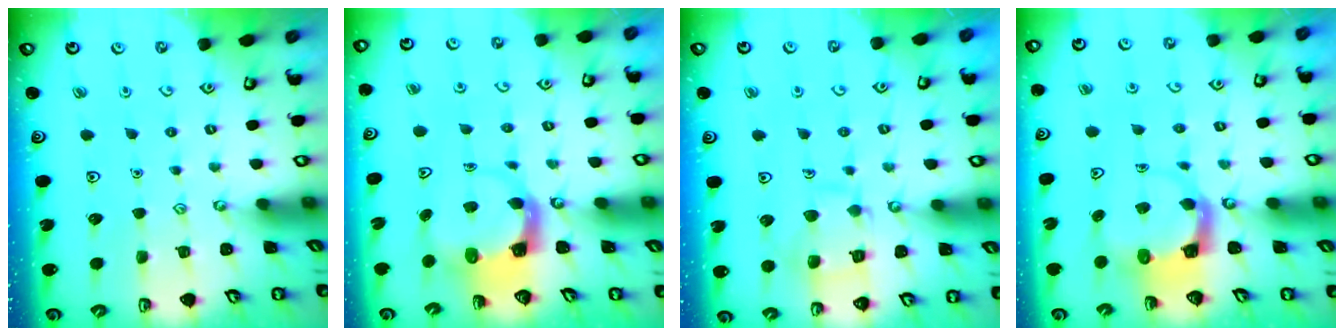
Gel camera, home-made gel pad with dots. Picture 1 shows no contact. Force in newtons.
{"total": 3.7, "press": 3.7, "slide": 0.5}
{"total": 9.9, "press": 9.9, "slide": 0.9}
{"total": 3.6, "press": 3.6, "slide": 0.5}